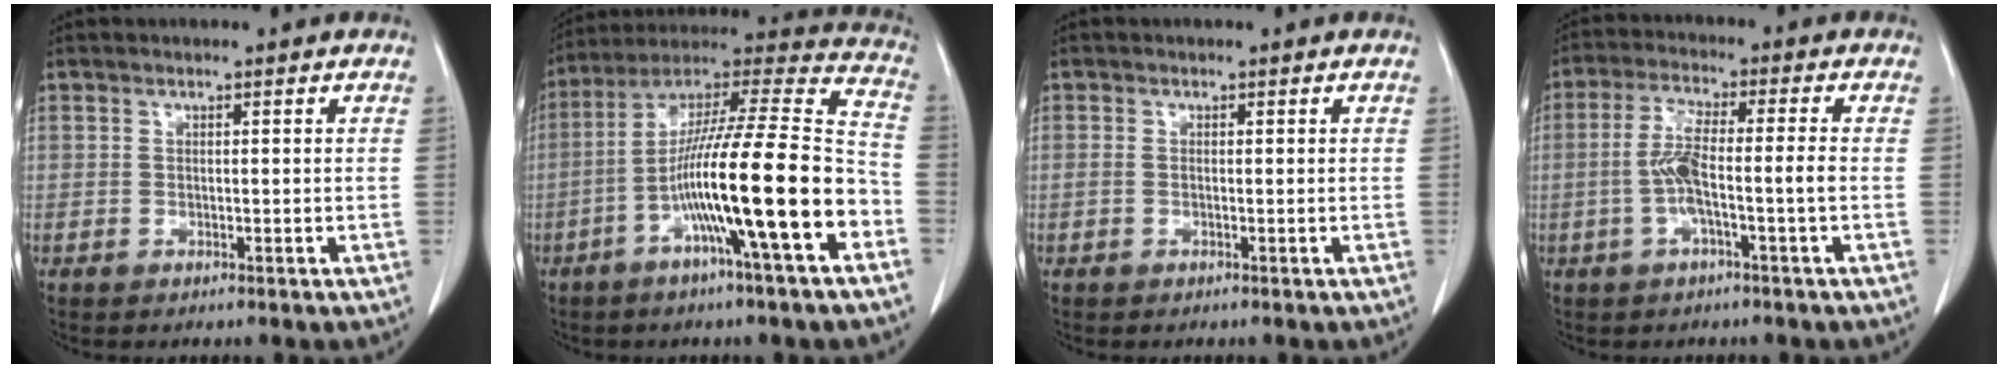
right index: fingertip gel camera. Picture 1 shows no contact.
{"total": 21.0, "force": [-7.2, 0.4, 19.7], "torque": [-0.323, -0.001, -0.128]}
{"total": 0.0}
{"total": 6.3, "force": [-1.4, 0.1, 6.1], "torque": [-0.126, 0.015, -0.026]}